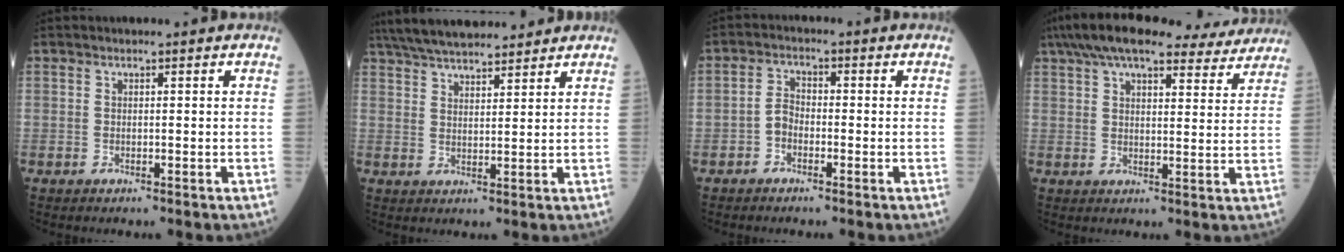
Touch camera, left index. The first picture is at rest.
{"total": 13.4, "force": [11.9, 2.5, 5.5], "torque": [-0.099, 0.034, 0.194]}
{"total": 2.5, "force": [-1.1, 1.6, 1.6], "torque": [-0.028, 0.006, -0.028]}
{"total": 21.9, "force": [18.8, 5.2, 9.9], "torque": [-0.167, 0.049, 0.252]}